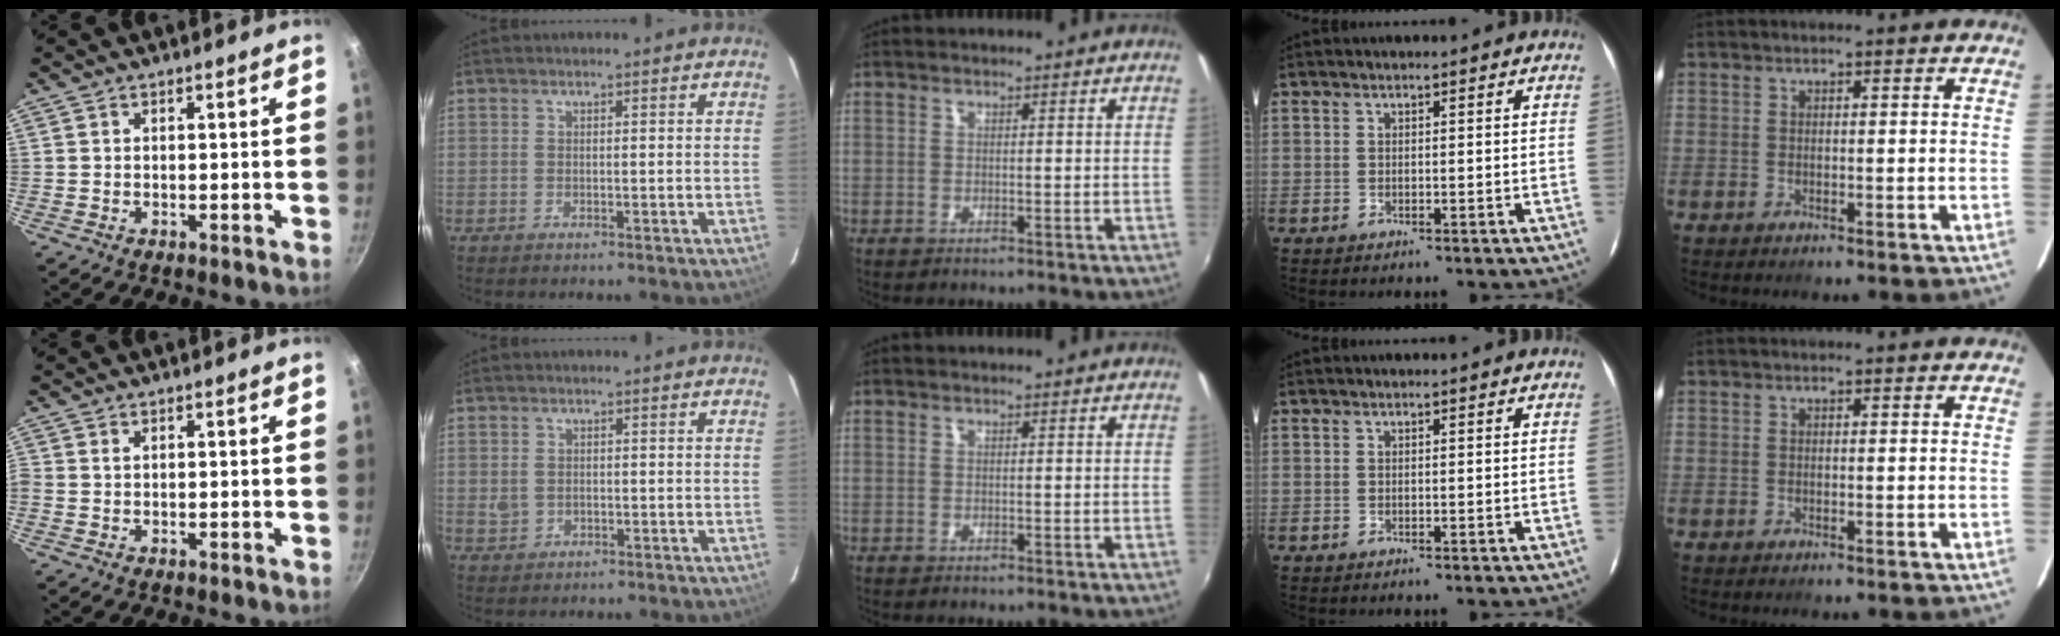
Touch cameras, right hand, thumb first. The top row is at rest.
{"thumb": {"total": 0.6, "force": [0.2, 0.5, 0.3], "torque": [-0.006, 0.001, 0.002]}, "index": {"total": 2.4, "force": [-0.2, 2.1, 1.1], "torque": [-0.022, 0.003, 0.000]}}